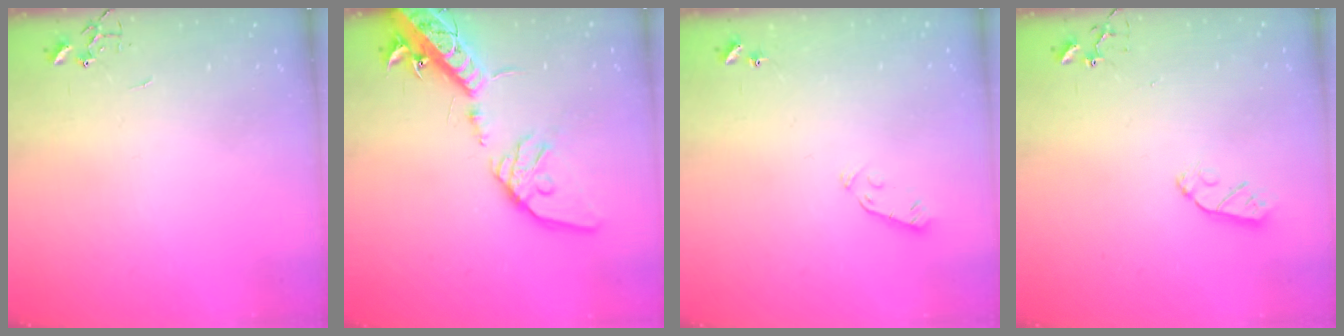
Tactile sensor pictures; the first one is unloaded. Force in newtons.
{"total": 19.7, "press": 19.2, "slide": 4.1}
{"total": 3.1, "press": 3.0, "slide": 0.9}
{"total": 5.5, "press": 5.4, "slide": 0.8}